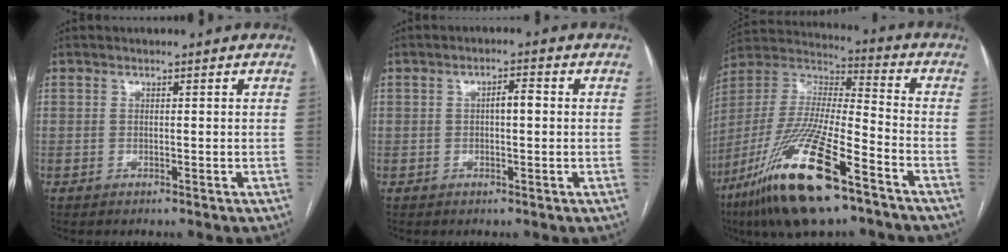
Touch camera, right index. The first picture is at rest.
{"total": 2.6, "force": [0.1, 0.9, 2.4], "torque": [-0.038, 0.009, 0.001]}
{"total": 23.1, "force": [-13.5, 4.2, 18.3], "torque": [-0.394, -0.047, -0.249]}